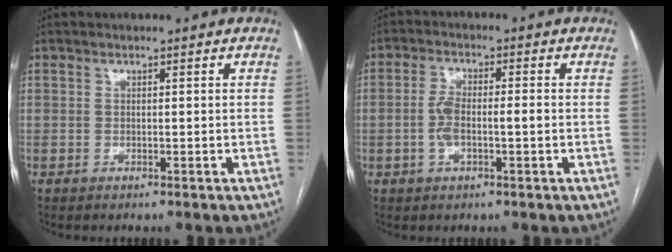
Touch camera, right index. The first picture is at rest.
{"total": 5.0, "force": [-0.9, 1.6, 4.6], "torque": [-0.101, 0.014, -0.015]}